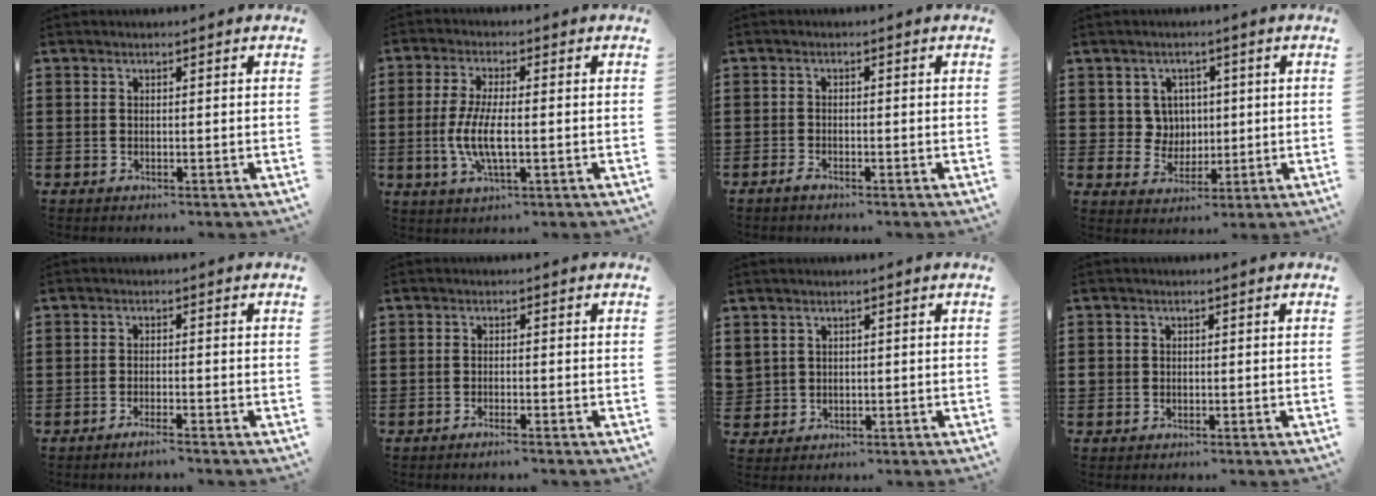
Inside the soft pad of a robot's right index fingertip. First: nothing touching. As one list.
[{"total": 6.6, "force": [-1.3, 2.0, 6.2], "torque": [-0.141, -0.008, -0.033]}, {"total": 1.2, "force": [-1.1, 0.2, 0.5], "torque": [-0.018, -0.006, -0.023]}, {"total": 4.7, "force": [1.1, 4.4, 1.2], "torque": [-0.045, 0.015, 0.020]}, {"total": 1.7, "force": [-1.5, -0.2, 0.8], "torque": [-0.013, -0.002, -0.027]}, {"total": 1.1, "force": [-1.0, -0.1, 0.5], "torque": [-0.009, -0.002, -0.018]}, {"total": 1.4, "force": [0.8, 1.2, 0.0], "torque": [-0.006, 0.004, 0.015]}, {"total": 1.1, "force": [-0.2, 1.1, 0.2], "torque": [-0.007, 0.005, -0.006]}]